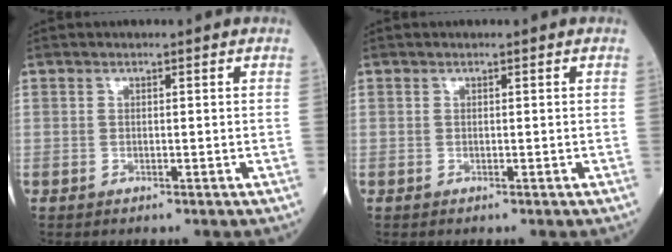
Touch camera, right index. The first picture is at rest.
{"total": 0.0}